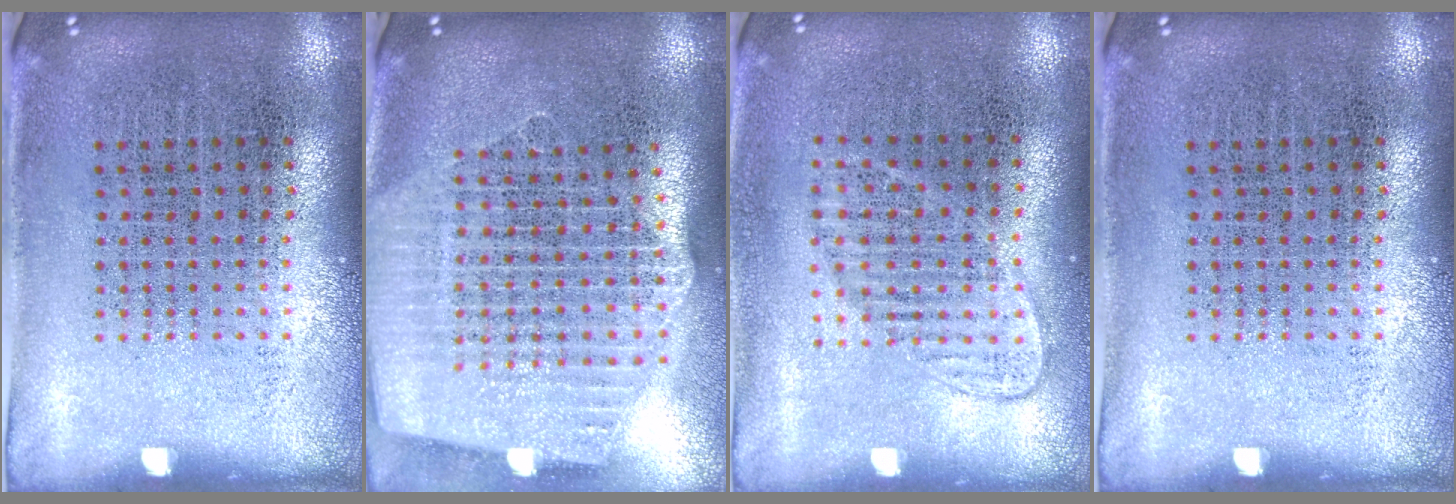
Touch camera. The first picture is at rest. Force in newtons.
{"total": 2.5, "press": 2.1, "slide": 1.3}
{"total": 1.2, "press": 1.0, "slide": 0.6}
{"total": 0.0}